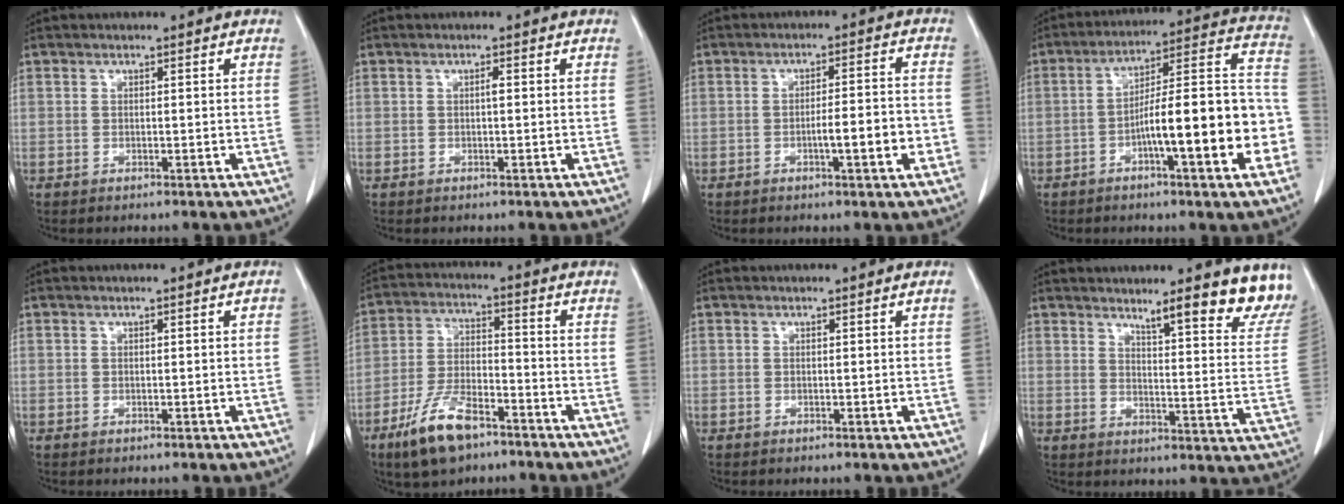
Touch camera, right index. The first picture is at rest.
{"total": 0.7, "force": [0.0, 0.1, 0.7], "torque": [-0.013, 0.001, 0.000]}
{"total": 6.0, "force": [-2.0, 0.7, 5.6], "torque": [-0.085, 0.009, -0.026]}
{"total": 18.3, "force": [-5.4, 2.5, 17.3], "torque": [-0.209, 0.034, -0.075]}
{"total": 0.0}
{"total": 10.6, "force": [-7.0, 3.9, 6.9], "torque": [-0.147, -0.008, -0.131]}
{"total": 0.0}
{"total": 12.5, "force": [11.1, 0.5, 5.6], "torque": [-0.049, -0.048, 0.123]}